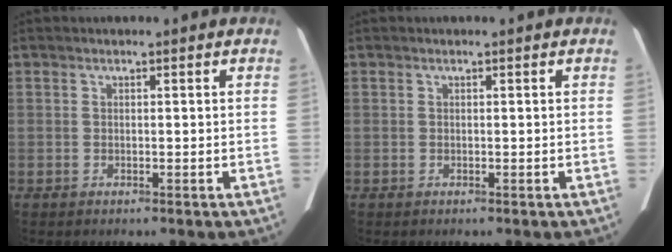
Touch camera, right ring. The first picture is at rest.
{"total": 0.0}